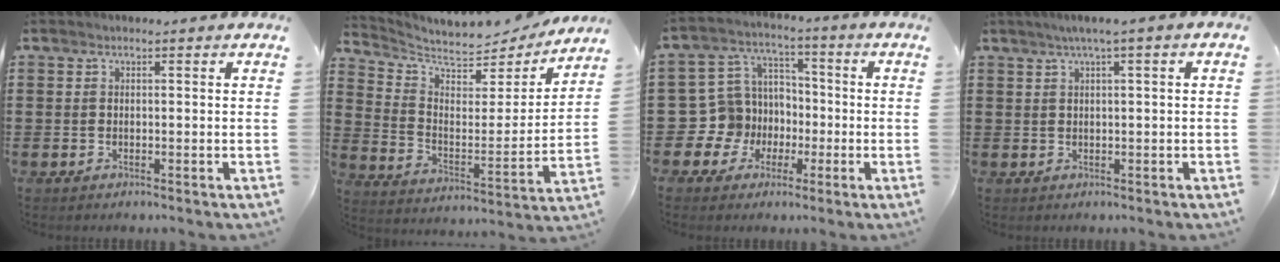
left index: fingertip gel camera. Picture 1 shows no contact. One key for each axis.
{"total": 5.3, "fx": 4.8, "fy": 1.6, "fz": 1.5, "tx": -0.058, "ty": -0.038, "tz": 0.080}
{"total": 9.4, "fx": -2.0, "fy": 9.0, "fz": 1.8, "tx": -0.095, "ty": 0.009, "tz": -0.036}
{"total": 1.9, "fx": 0.5, "fy": -0.2, "fz": 1.8, "tx": -0.033, "ty": -0.004, "tz": 0.008}